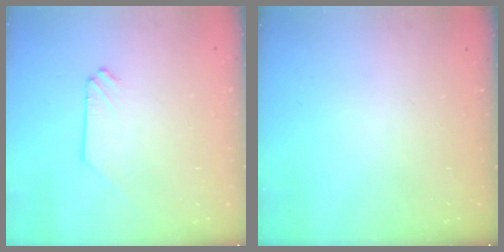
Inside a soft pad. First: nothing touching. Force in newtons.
{"total": 0.0}